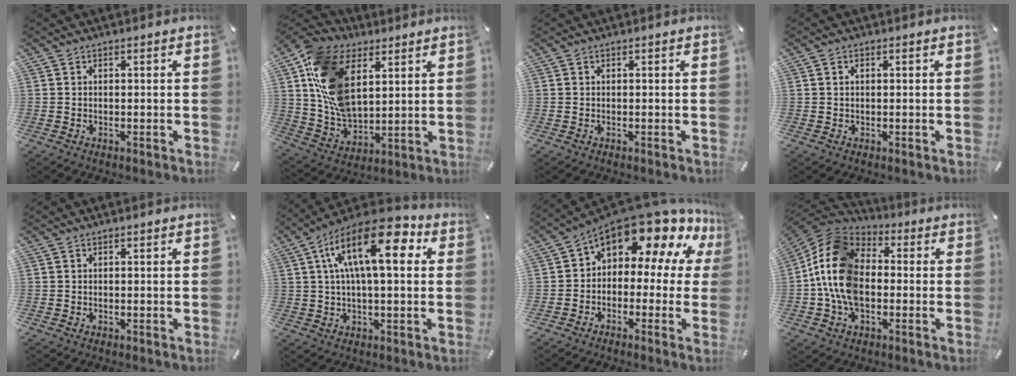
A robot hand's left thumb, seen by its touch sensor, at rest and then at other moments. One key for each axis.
{"total": 17.6, "fx": 6.2, "fy": 11.9, "fz": 11.3, "tx": -0.276, "ty": -0.014, "tz": 0.116}
{"total": 0.0}
{"total": 0.9, "fx": 0.3, "fy": 0.6, "fz": 0.7, "tx": -0.014, "ty": 0.004, "tz": 0.003}
{"total": 0.0}
{"total": 16.9, "fx": 5.4, "fy": 6.8, "fz": 14.5, "tx": -0.252, "ty": -0.011, "tz": 0.089}
{"total": 13.8, "fx": 9.7, "fy": 6.2, "fz": 7.7, "tx": -0.124, "ty": -0.084, "tz": 0.165}
{"total": 16.0, "fx": -2.7, "fy": 11.3, "fz": 11.0, "tx": -0.256, "ty": 0.020, "tz": -0.056}